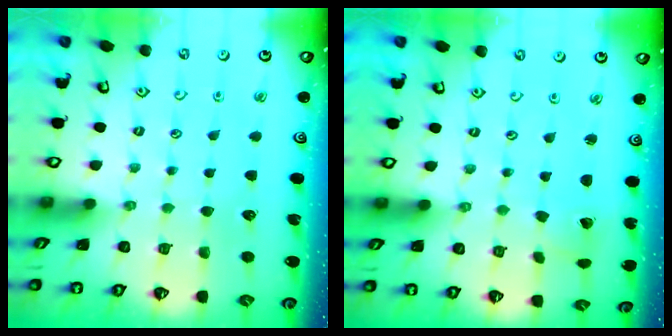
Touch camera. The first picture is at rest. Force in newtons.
{"total": 1.9, "press": 1.9, "slide": 0.0}